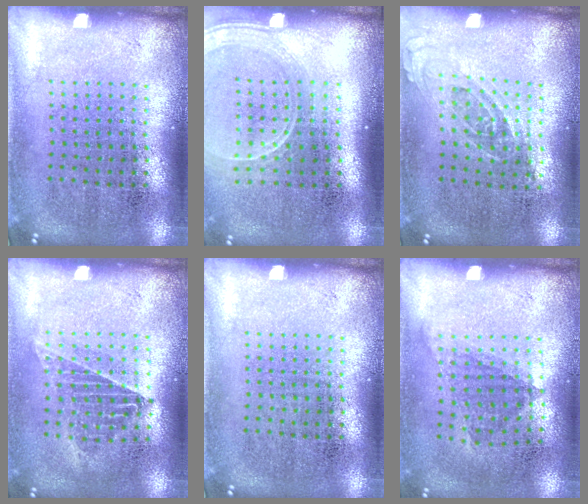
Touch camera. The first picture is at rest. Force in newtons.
{"total": 1.6, "press": 1.4, "slide": 0.8}
{"total": 0.7, "press": 0.7, "slide": 0.3}
{"total": 1.1, "press": 1.0, "slide": 0.2}
{"total": 0.0}
{"total": 1.1, "press": 0.8, "slide": 0.7}